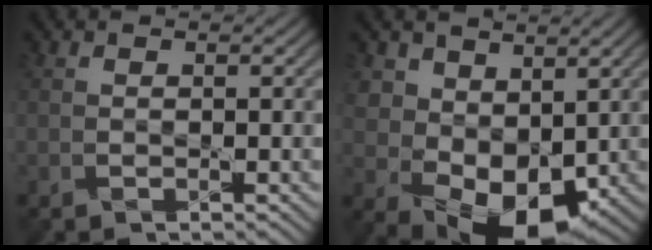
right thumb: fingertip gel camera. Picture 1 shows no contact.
{"total": 8.3, "force": [1.6, 6.1, 5.3], "torque": [-0.109, -0.013, 0.034]}